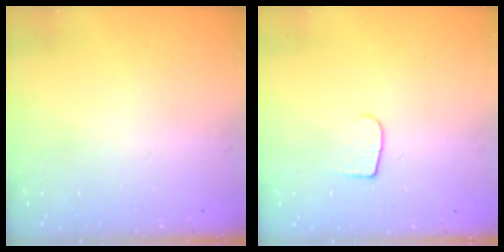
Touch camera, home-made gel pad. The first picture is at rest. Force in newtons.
{"total": 5.8, "press": 5.8, "slide": 0.7}